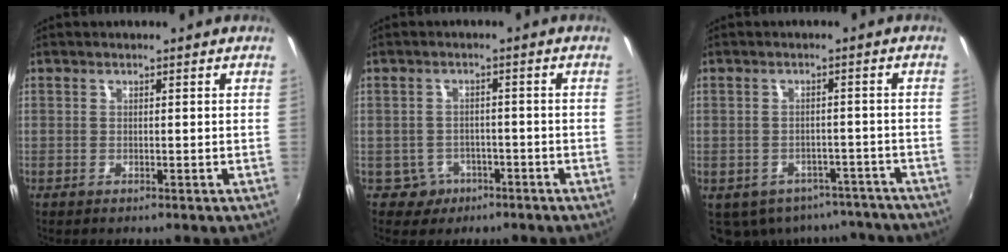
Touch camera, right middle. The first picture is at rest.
{"total": 4.4, "force": [-2.3, 3.7, 0.4], "torque": [-0.023, 0.008, -0.031]}
{"total": 11.7, "force": [-8.2, 7.2, 4.1], "torque": [-0.093, -0.001, -0.088]}